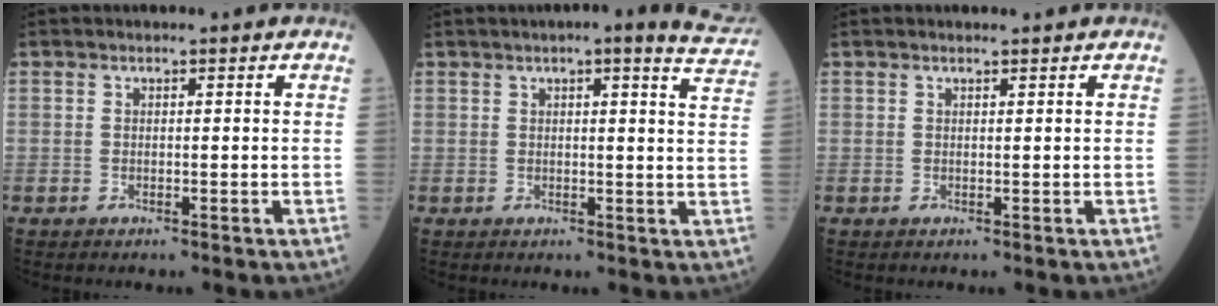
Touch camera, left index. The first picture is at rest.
{"total": 10.0, "force": [8.7, 1.0, 4.7], "torque": [-0.046, -0.010, 0.080]}
{"total": 1.3, "force": [1.1, 0.3, 0.6], "torque": [-0.013, 0.008, 0.019]}